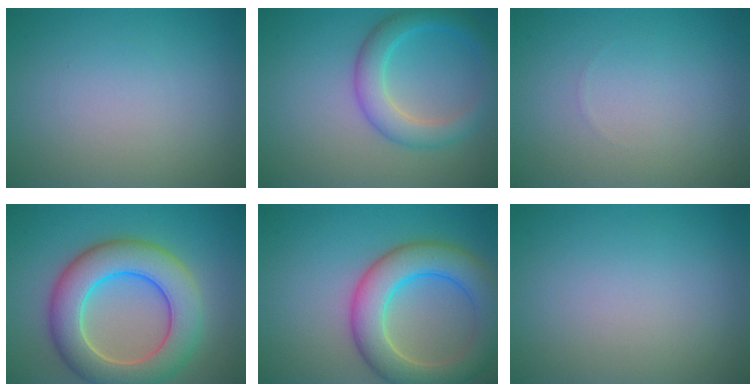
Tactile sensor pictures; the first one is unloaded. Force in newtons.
{"total": 4.1, "press": 4.1, "slide": 0.2}
{"total": 0.0}
{"total": 9.1, "press": 9.0, "slide": 0.7}
{"total": 7.7, "press": 7.7, "slide": 0.3}
{"total": 0.0}